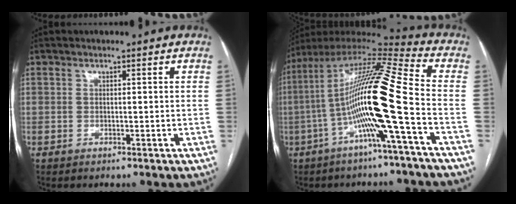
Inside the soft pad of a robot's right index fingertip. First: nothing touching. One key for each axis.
{"total": 18.4, "fx": -4.3, "fy": -0.6, "fz": 17.9, "tx": -0.329, "ty": 0.010, "tz": -0.090}